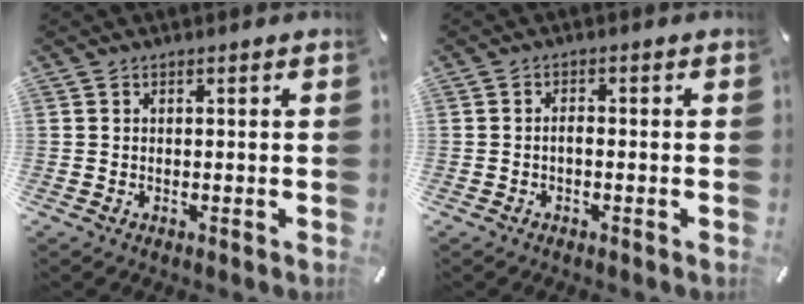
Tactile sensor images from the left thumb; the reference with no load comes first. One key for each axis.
{"total": 1.6, "fx": -0.6, "fy": 0.5, "fz": 1.4, "tx": -0.027, "ty": 0.002, "tz": -0.012}